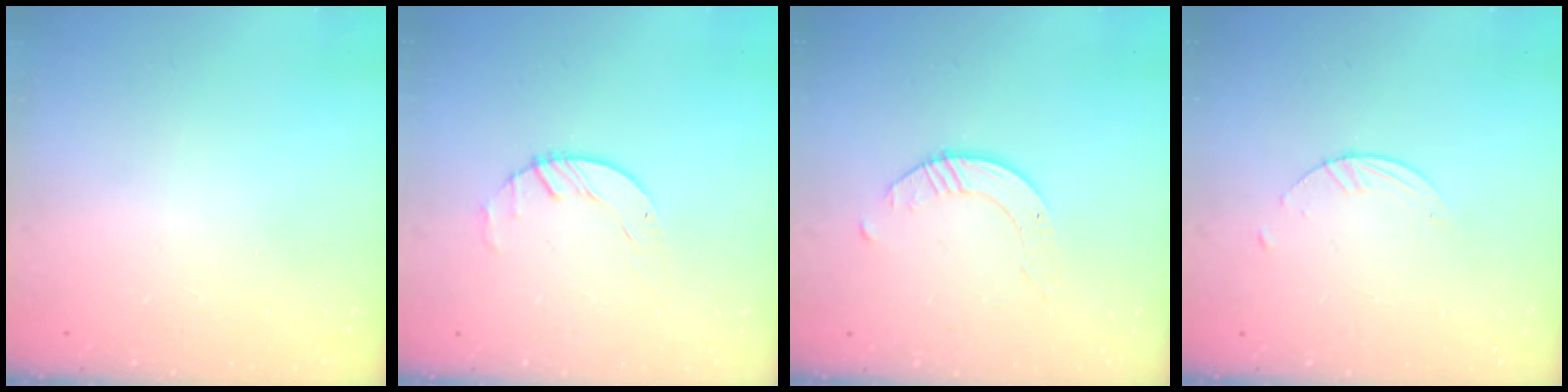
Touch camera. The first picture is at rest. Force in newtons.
{"total": 1.7, "press": 1.7, "slide": 0.3}
{"total": 2.6, "press": 2.6, "slide": 0.3}
{"total": 2.1, "press": 2.1, "slide": 0.2}